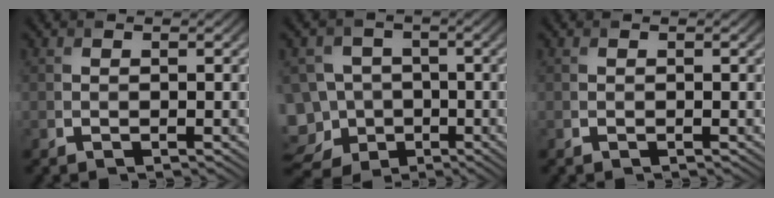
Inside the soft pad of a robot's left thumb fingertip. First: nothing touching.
{"total": 12.4, "force": [-6.6, 9.8, 4.0], "torque": [-0.115, -0.031, -0.118]}
{"total": 0.0}